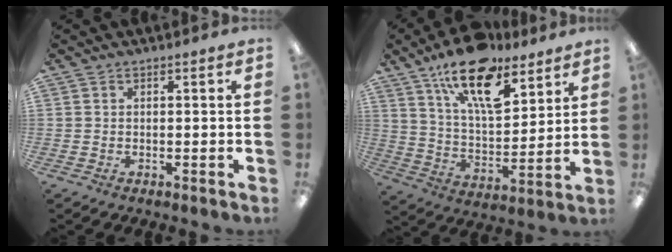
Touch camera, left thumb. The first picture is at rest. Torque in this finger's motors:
{"motor_torque": [0.44, 0.54, 1.58, -1.18, 0.26]}